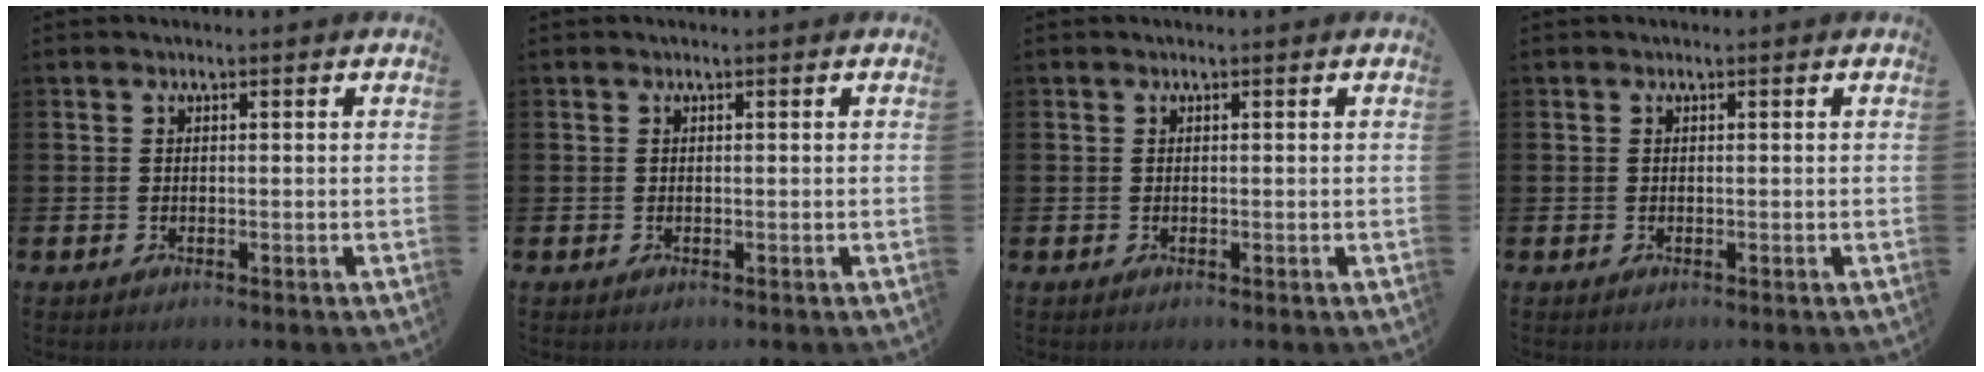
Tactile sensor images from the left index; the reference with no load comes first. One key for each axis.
{"total": 0.0}
{"total": 0.0}
{"total": 0.0}